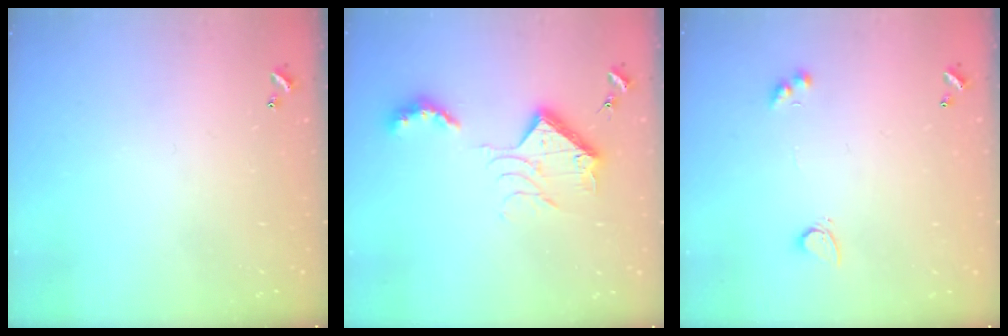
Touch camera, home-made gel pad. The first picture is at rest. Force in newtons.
{"total": 13.3, "press": 13.3, "slide": 0.4}
{"total": 2.9, "press": 2.6, "slide": 1.3}